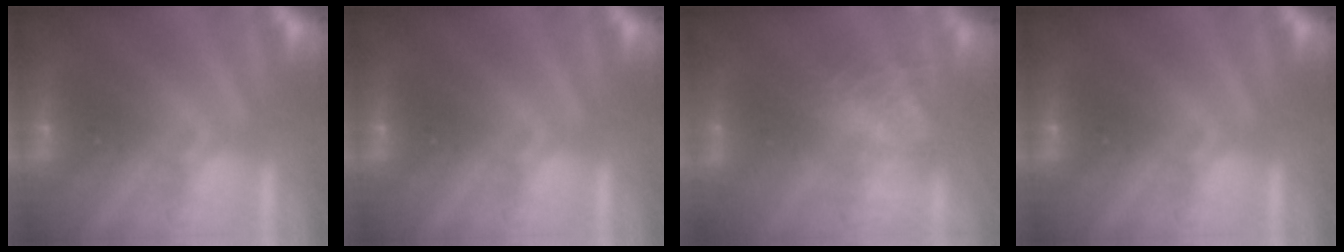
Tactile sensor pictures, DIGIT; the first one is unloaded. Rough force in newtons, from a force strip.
{"total": 0.0}
{"total": 7.4}
{"total": 0.0}